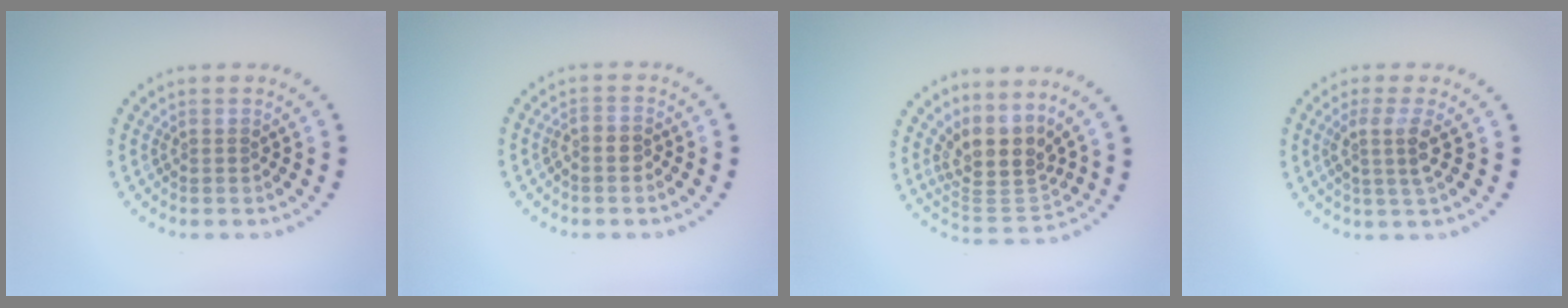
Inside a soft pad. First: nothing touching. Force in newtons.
{"total": 1.2, "press": 0.9, "slide": 0.7}
{"total": 4.5, "press": 3.5, "slide": 2.8}
{"total": 2.6, "press": 2.0, "slide": 1.7}